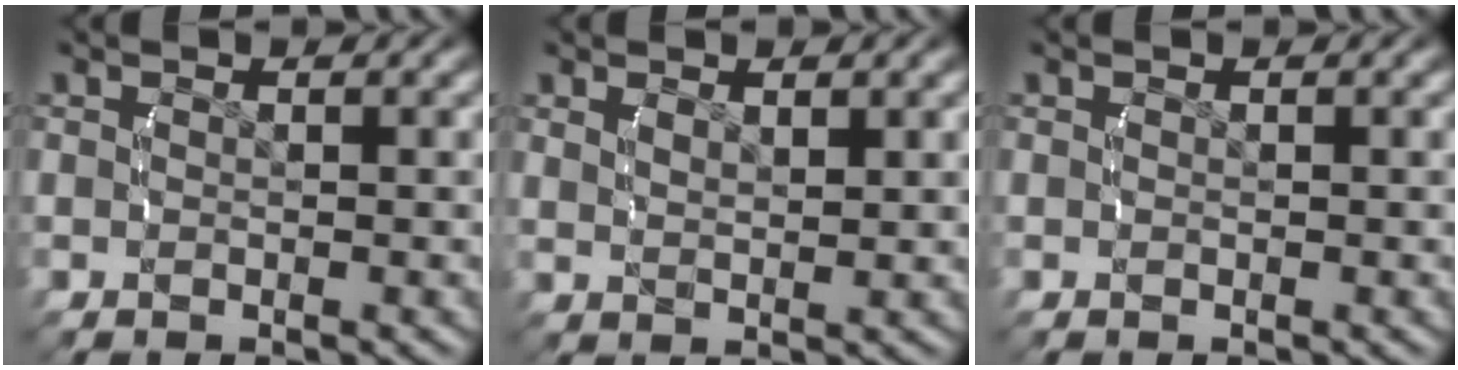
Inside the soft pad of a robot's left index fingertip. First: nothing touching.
{"total": 1.4, "force": [1.2, -0.2, 0.7], "torque": [-0.010, -0.004, 0.029]}
{"total": 0.0}